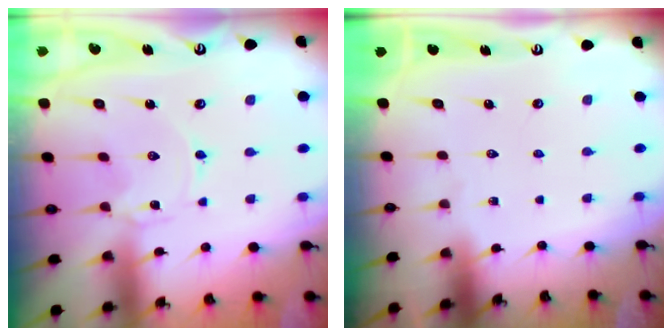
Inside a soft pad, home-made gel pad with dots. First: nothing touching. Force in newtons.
{"total": 0.0}